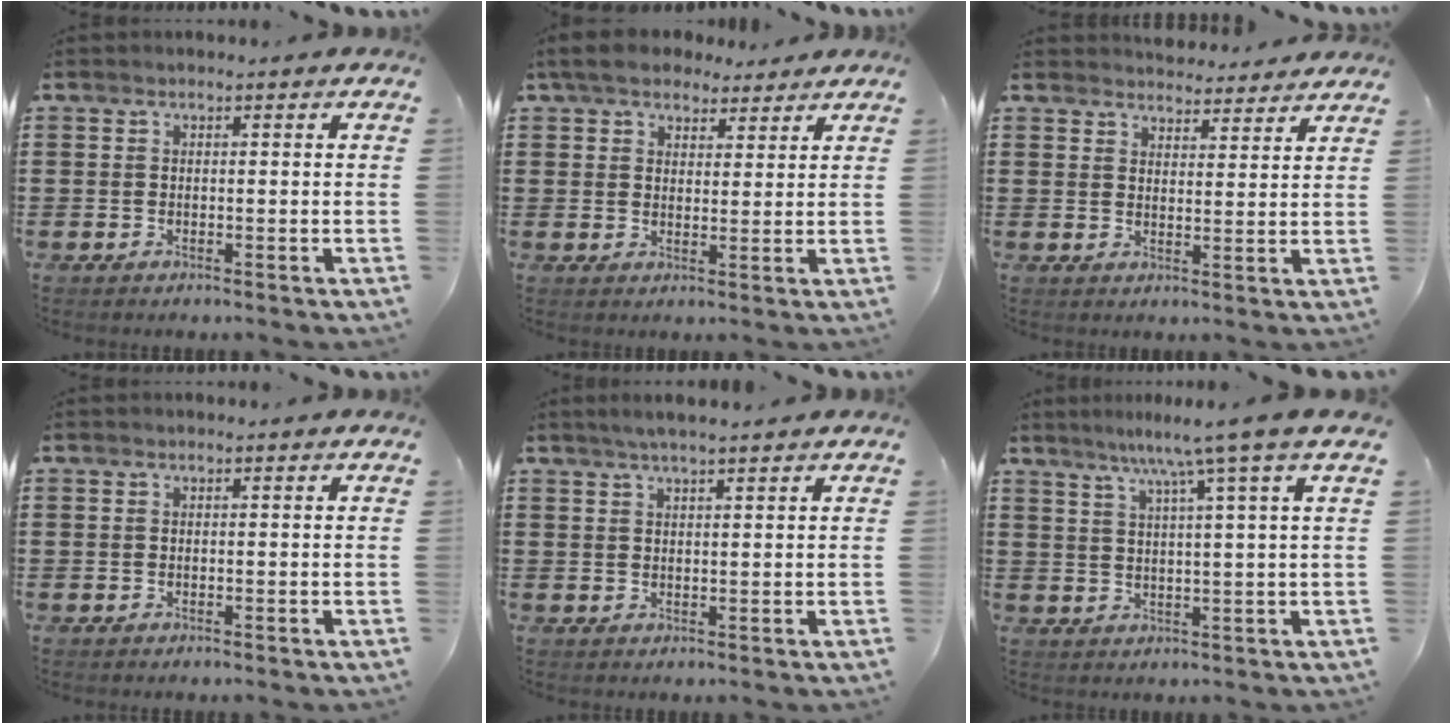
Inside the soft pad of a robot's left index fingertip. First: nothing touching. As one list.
[{"total": 5.4, "force": [4.4, 2.4, 1.8], "torque": [-0.052, 0.003, 0.083]}, {"total": 3.8, "force": [3.8, 0.5, 0.0], "torque": [-0.004, -0.021, 0.069]}, {"total": 0.0}, {"total": 2.3, "force": [1.9, 0.0, 1.3], "torque": [-0.028, 0.004, 0.034]}, {"total": 6.9, "force": [4.5, -1.4, 5.0], "torque": [-0.110, -0.011, 0.072]}]